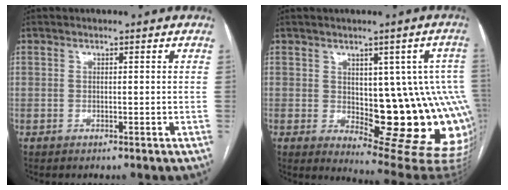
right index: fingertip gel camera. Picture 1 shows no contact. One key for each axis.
{"total": 16.7, "fx": -1.2, "fy": 6.4, "fz": 15.4, "tx": -0.119, "ty": 0.014, "tz": 0.007}